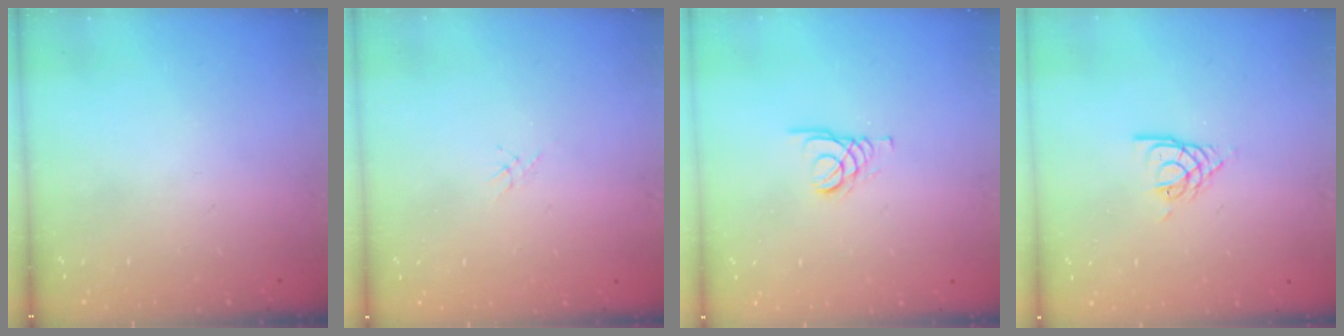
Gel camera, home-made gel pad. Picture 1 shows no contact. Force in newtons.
{"total": 1.3, "press": 1.2, "slide": 0.3}
{"total": 1.4, "press": 1.4, "slide": 0.2}
{"total": 5.2, "press": 5.2, "slide": 0.3}